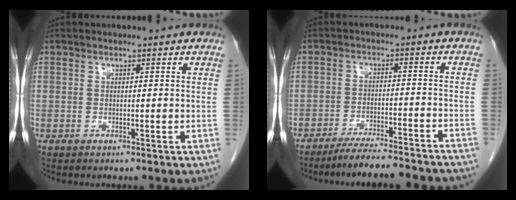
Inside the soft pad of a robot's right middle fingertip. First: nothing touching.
{"total": 14.5, "force": [-13.1, 0.6, 6.1], "torque": [-0.083, -0.015, -0.184]}